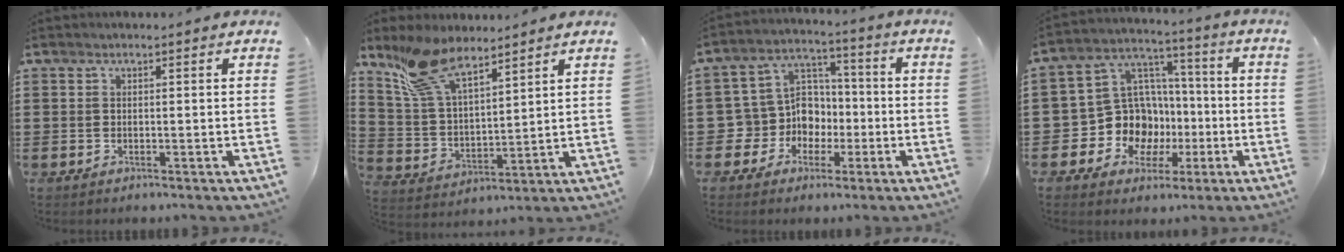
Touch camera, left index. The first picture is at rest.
{"total": 11.2, "force": [8.6, 3.6, 6.2], "torque": [-0.154, -0.019, 0.161]}
{"total": 8.4, "force": [-1.4, 8.1, 2.1], "torque": [-0.089, -0.002, -0.026]}
{"total": 12.0, "force": [-3.1, 10.9, 4.0], "torque": [-0.126, 0.007, -0.045]}